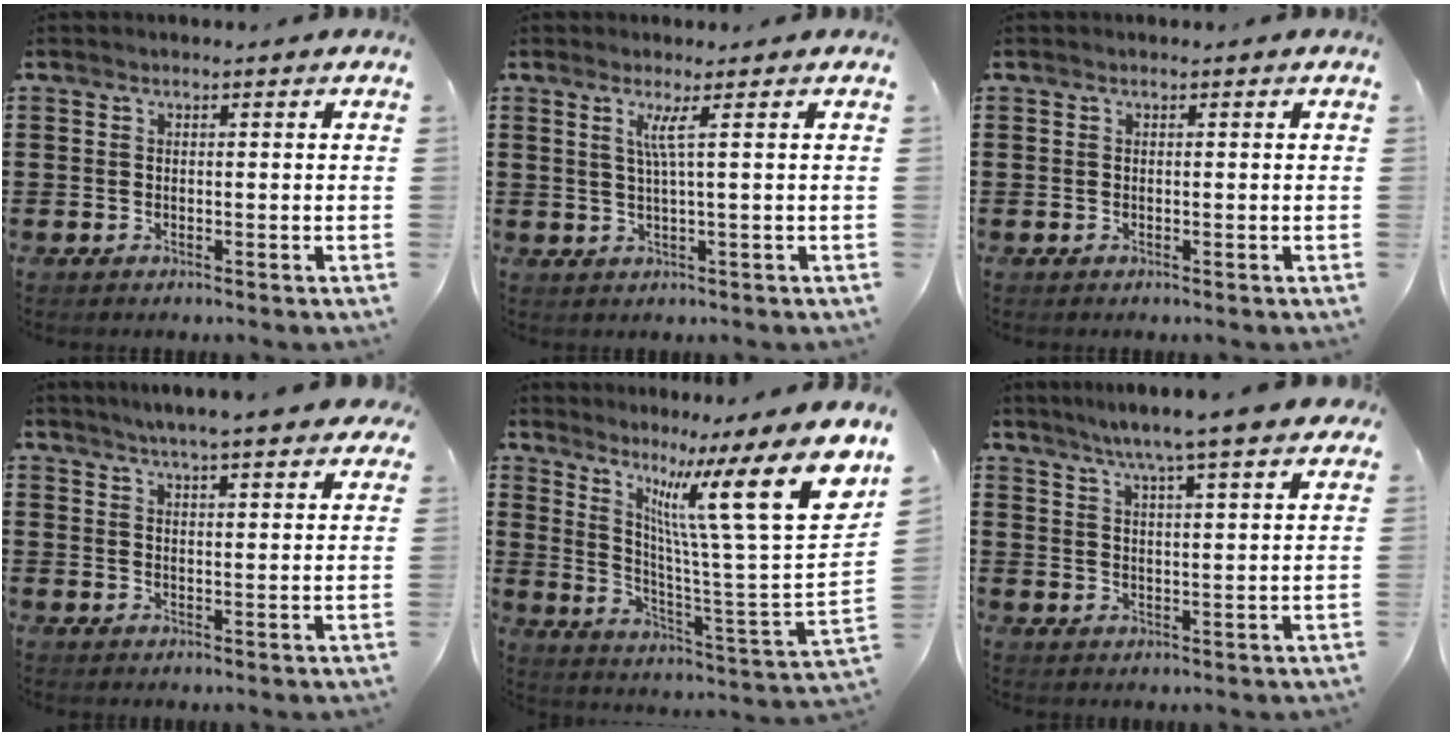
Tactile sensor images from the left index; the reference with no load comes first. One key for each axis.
{"total": 3.1, "fx": 1.0, "fy": -0.5, "fz": 2.9, "tx": -0.059, "ty": -0.006, "tz": 0.015}
{"total": 0.0}
{"total": 4.2, "fx": 3.9, "fy": 0.2, "fz": 1.4, "tx": -0.042, "ty": -0.009, "tz": 0.069}
{"total": 18.9, "fx": 9.0, "fy": 2.3, "fz": 16.5, "tx": -0.281, "ty": -0.065, "tz": 0.131}
{"total": 6.0, "fx": 5.1, "fy": -0.3, "fz": 3.1, "tx": -0.076, "ty": -0.021, "tz": 0.086}